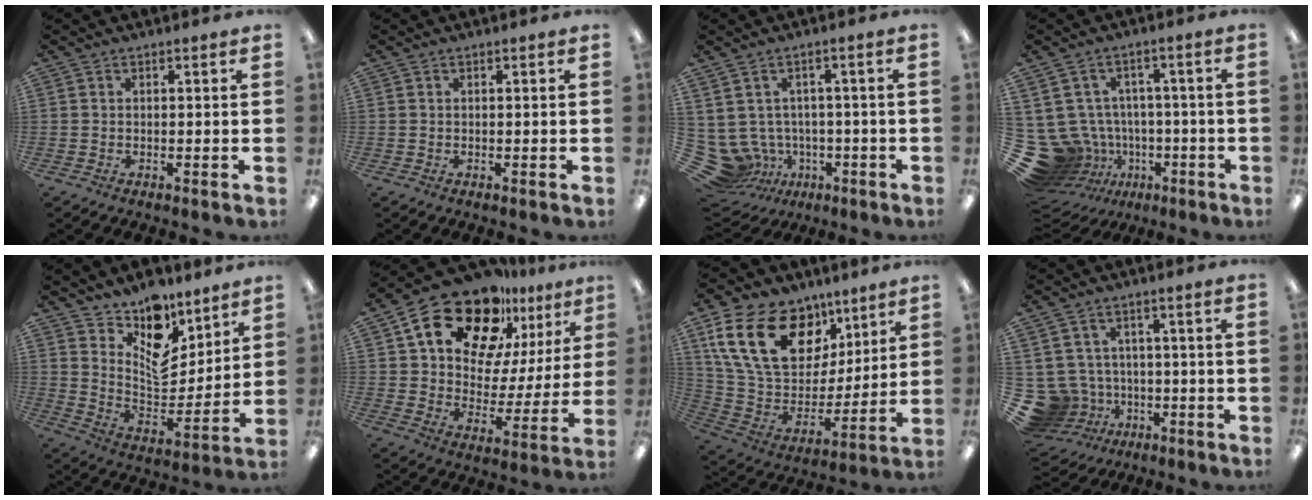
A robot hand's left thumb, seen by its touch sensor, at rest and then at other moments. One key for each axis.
{"total": 0.0}
{"total": 1.3, "fx": 0.4, "fy": 1.2, "fz": 0.1, "tx": -0.005, "ty": 0.003, "tz": 0.004}
{"total": 13.3, "fx": -4.3, "fy": 11.8, "fz": 4.3, "tx": -0.115, "ty": 0.014, "tz": -0.049}
{"total": 12.2, "fx": 8.9, "fy": 6.6, "fz": 5.0, "tx": -0.077, "ty": -0.082, "tz": 0.166}
{"total": 20.6, "fx": 14.6, "fy": 10.7, "fz": 9.8, "tx": -0.169, "ty": -0.094, "tz": 0.258}
{"total": 23.7, "fx": 10.8, "fy": 15.5, "fz": 14.3, "tx": -0.278, "ty": -0.036, "tz": 0.197}
{"total": 10.0, "fx": -2.3, "fy": 9.3, "fz": 3.0, "tx": -0.111, "ty": 0.004, "tz": -0.033}